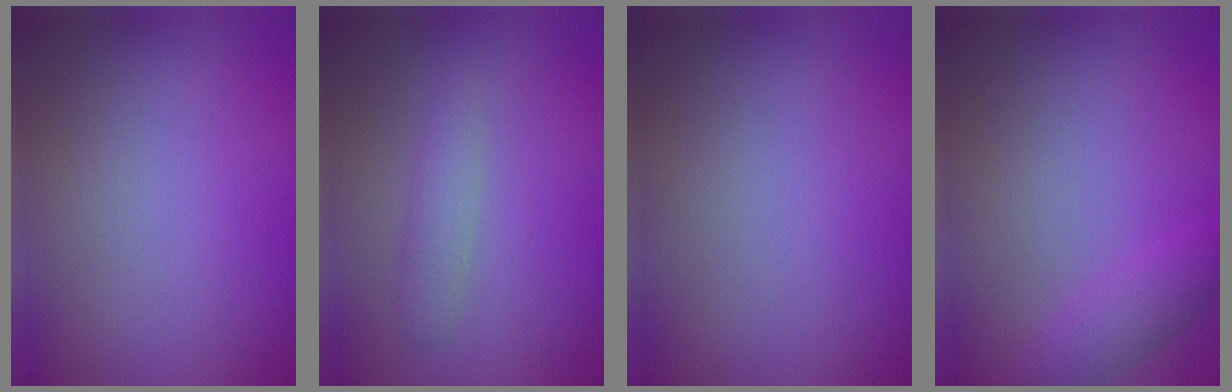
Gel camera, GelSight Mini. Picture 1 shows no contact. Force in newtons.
{"total": 1.8, "press": 1.8, "slide": 0.0}
{"total": 0.0}
{"total": 2.6, "press": 2.6, "slide": 0.1}